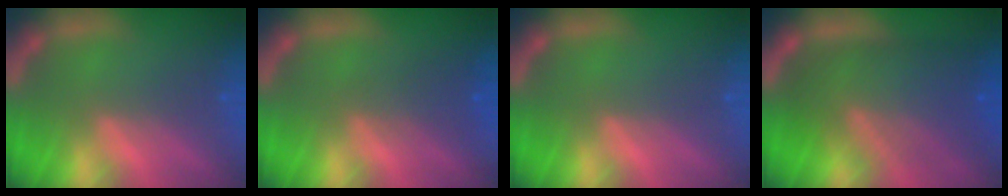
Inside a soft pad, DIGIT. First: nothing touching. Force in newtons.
{"total": 2.5}
{"total": 0.0}
{"total": 10.0}